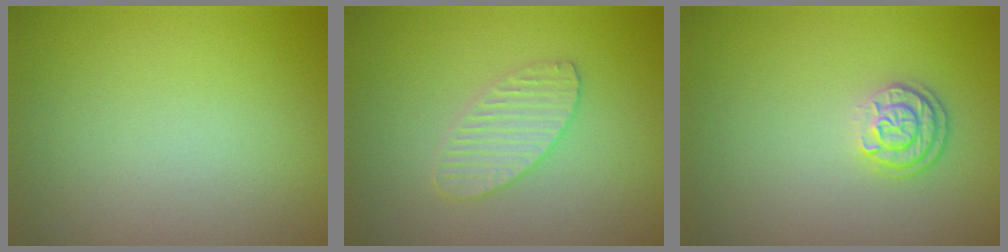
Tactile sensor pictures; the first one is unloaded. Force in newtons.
{"total": 2.6, "press": 2.6, "slide": 0.2}
{"total": 2.5, "press": 2.0, "slide": 1.5}